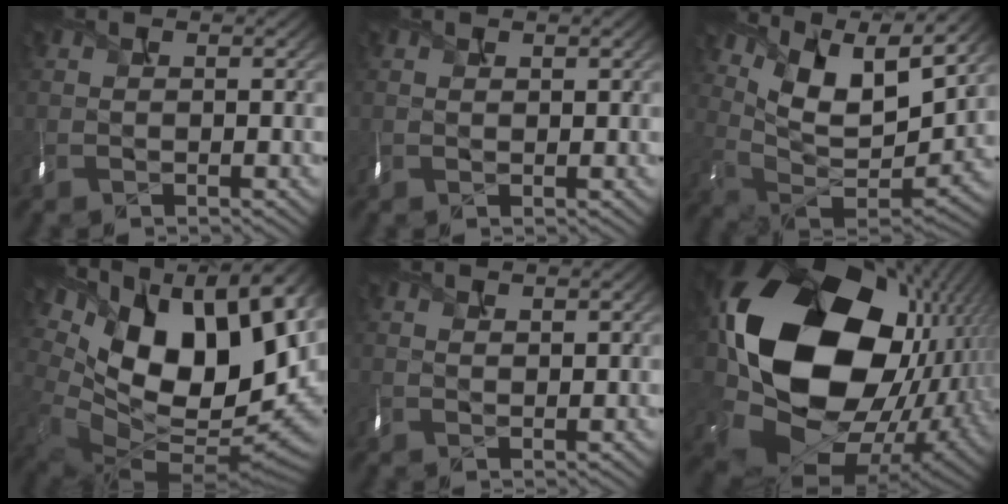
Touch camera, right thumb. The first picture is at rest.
{"total": 0.6, "force": [0.5, 0.2, 0.2], "torque": [-0.006, -0.005, 0.014]}
{"total": 14.3, "force": [9.3, 5.6, 9.4], "torque": [-0.210, 0.007, 0.148]}
{"total": 18.3, "force": [6.2, 10.2, 14.0], "torque": [-0.252, -0.008, 0.130]}
{"total": 1.2, "force": [1.1, 0.3, 0.5], "torque": [-0.010, -0.006, 0.025]}
{"total": 22.0, "force": [2.7, 16.7, 14.1], "torque": [-0.338, -0.055, 0.087]}